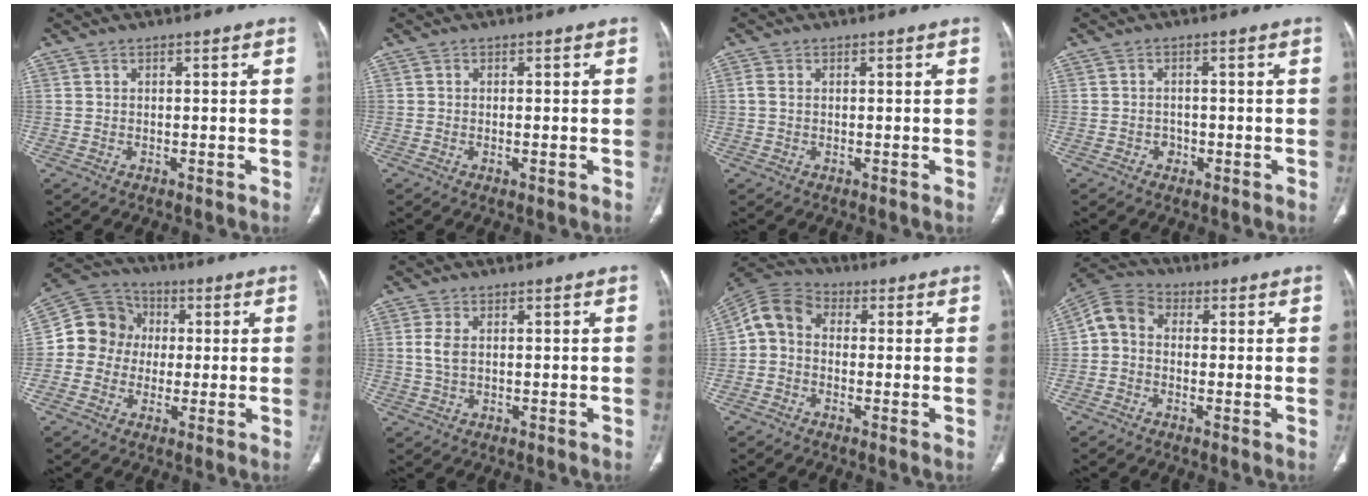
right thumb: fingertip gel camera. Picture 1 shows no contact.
{"total": 1.1, "force": [-0.3, 0.3, 1.0], "torque": [-0.018, -0.003, -0.006]}
{"total": 1.4, "force": [0.1, 0.9, 1.1], "torque": [-0.029, 0.002, 0.002]}
{"total": 1.8, "force": [-0.8, 1.5, 0.5], "torque": [0.001, 0.007, -0.014]}
{"total": 11.0, "force": [0.2, 10.3, 4.0], "torque": [-0.045, 0.027, -0.007]}
{"total": 2.8, "force": [0.4, 1.4, 2.4], "torque": [-0.062, 0.004, 0.009]}
{"total": 7.3, "force": [-0.3, 5.8, 4.5], "torque": [-0.075, 0.024, -0.027]}
{"total": 6.6, "force": [-0.2, 5.3, 4.0], "torque": [-0.065, 0.022, -0.022]}